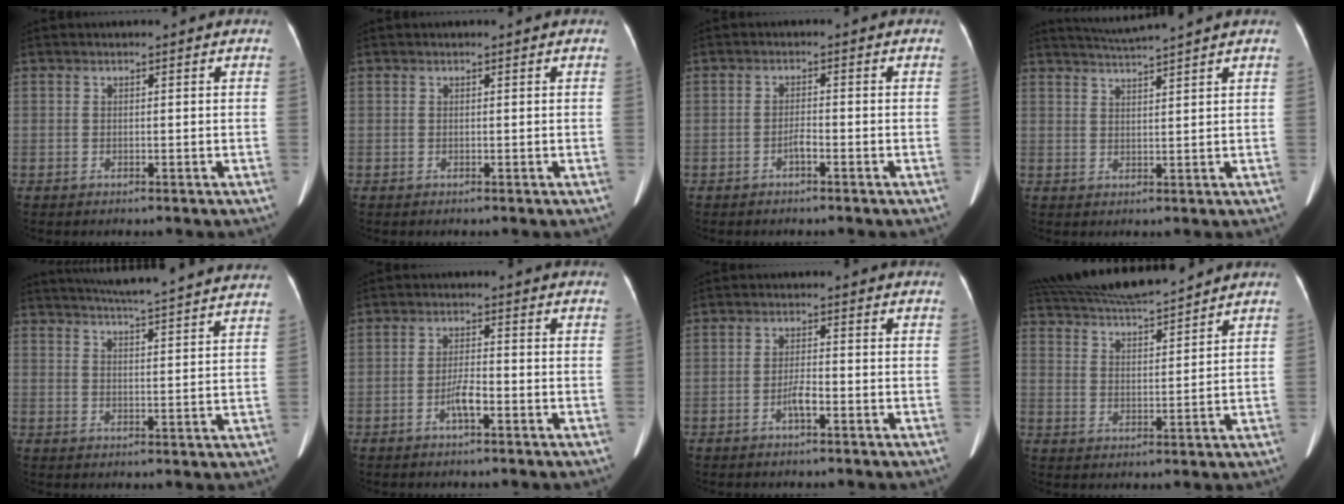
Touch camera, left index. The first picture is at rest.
{"total": 0.0}
{"total": 1.6, "force": [-1.1, 0.1, 1.1], "torque": [-0.021, 0.001, -0.019]}
{"total": 5.3, "force": [4.8, -1.5, 1.6], "torque": [-0.029, 0.009, 0.081]}
{"total": 21.2, "force": [19.5, 0.3, 8.3], "torque": [-0.131, -0.008, 0.246]}
{"total": 3.2, "force": [-1.7, 0.5, 2.7], "torque": [-0.052, 0.000, -0.032]}
{"total": 2.5, "force": [-1.4, 0.3, 2.1], "torque": [-0.039, 0.000, -0.026]}
{"total": 12.8, "force": [11.8, 0.5, 4.9], "torque": [-0.105, 0.016, 0.203]}